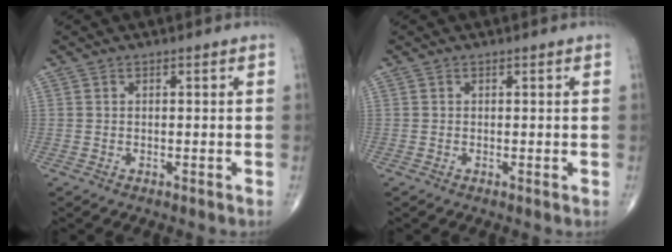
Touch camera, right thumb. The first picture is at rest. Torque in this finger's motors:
{"motor_torque": [-0.29, -0.20, 0.11, 0.06, 0.03]}